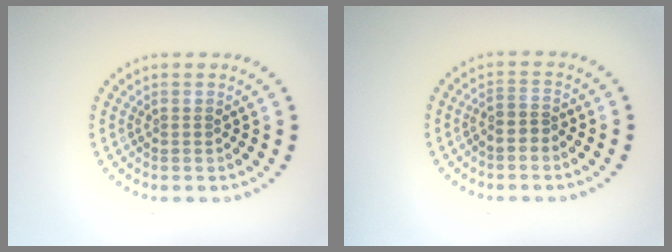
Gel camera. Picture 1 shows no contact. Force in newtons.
{"total": 1.3, "press": 1.1, "slide": 0.7}